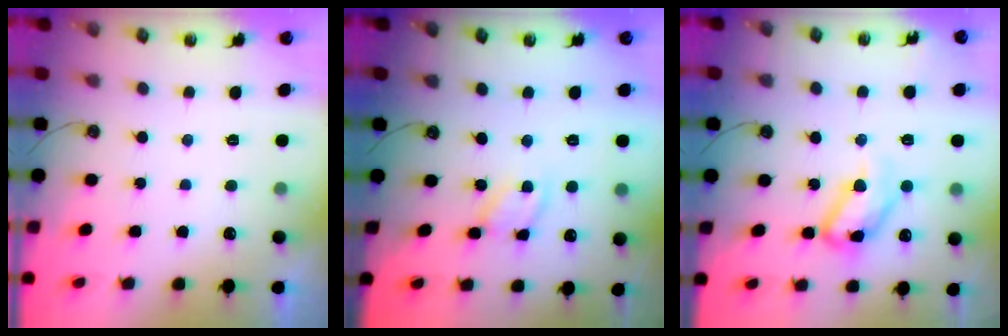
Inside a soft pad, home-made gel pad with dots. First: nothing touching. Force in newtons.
{"total": 5.2, "press": 5.2, "slide": 0.5}
{"total": 14.7, "press": 14.7, "slide": 1.0}